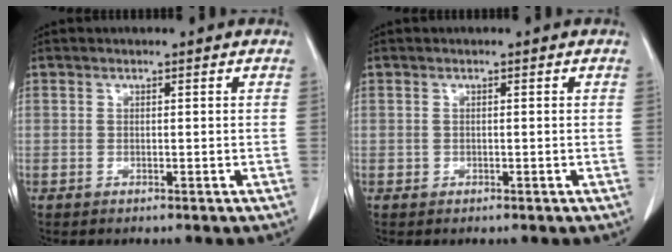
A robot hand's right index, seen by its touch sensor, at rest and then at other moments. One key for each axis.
{"total": 0.0}